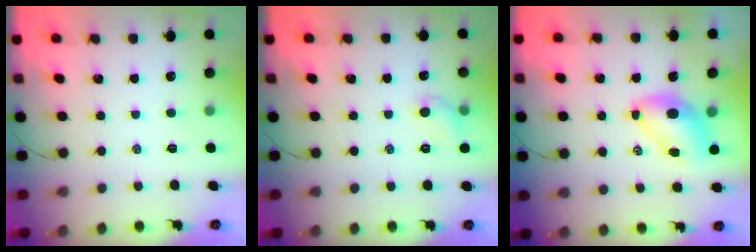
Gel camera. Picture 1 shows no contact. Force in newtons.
{"total": 6.5, "press": 6.4, "slide": 1.2}
{"total": 8.4, "press": 8.2, "slide": 1.8}